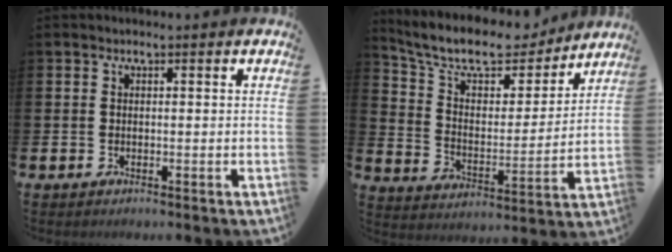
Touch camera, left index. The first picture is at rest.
{"total": 10.8, "force": [9.5, 3.6, 3.8], "torque": [-0.108, -0.062, 0.164]}